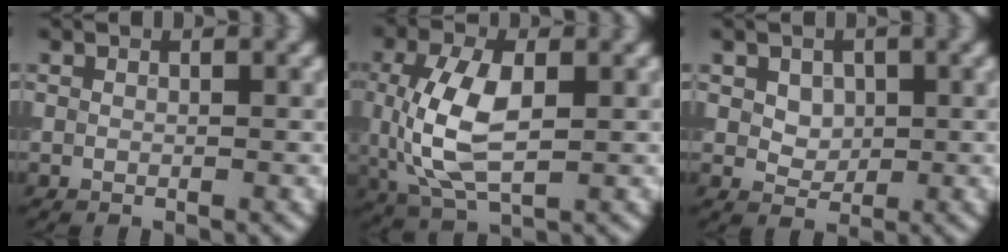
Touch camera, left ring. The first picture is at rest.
{"total": 7.6, "force": [0.1, 4.0, 6.5], "torque": [-0.151, 0.000, 0.005]}
{"total": 2.1, "force": [0.7, 1.7, 1.1], "torque": [-0.020, -0.006, 0.023]}